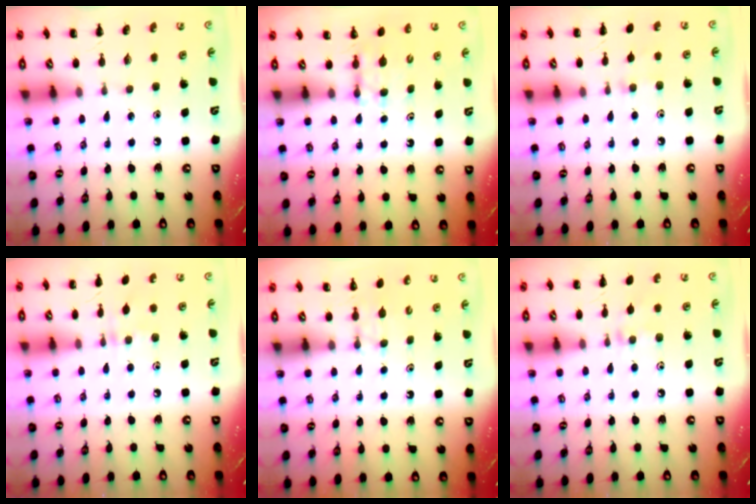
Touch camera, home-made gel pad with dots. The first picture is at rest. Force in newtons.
{"total": 3.5, "press": 3.3, "slide": 1.2}
{"total": 5.1, "press": 4.9, "slide": 1.6}
{"total": 5.0, "press": 4.8, "slide": 1.3}
{"total": 2.6, "press": 2.4, "slide": 1.0}
{"total": 7.5, "press": 7.3, "slide": 1.8}